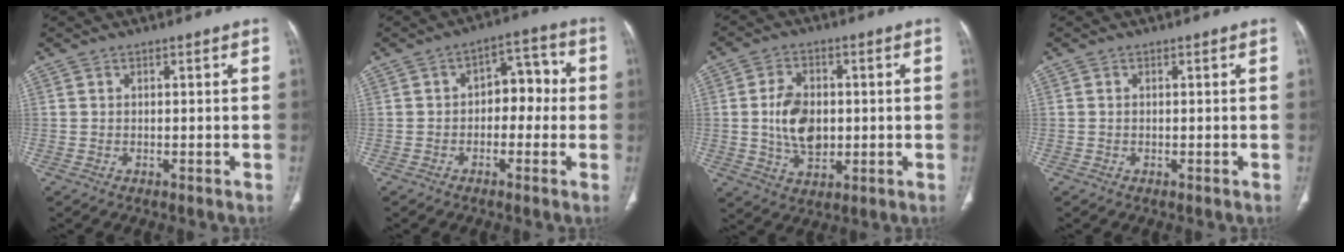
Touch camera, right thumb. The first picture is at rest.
{"total": 7.4, "force": [-0.5, 4.9, 5.5], "torque": [-0.039, 0.034, -0.020]}
{"total": 9.5, "force": [0.1, 6.3, 7.0], "torque": [-0.109, -0.001, 0.005]}
{"total": 0.0}